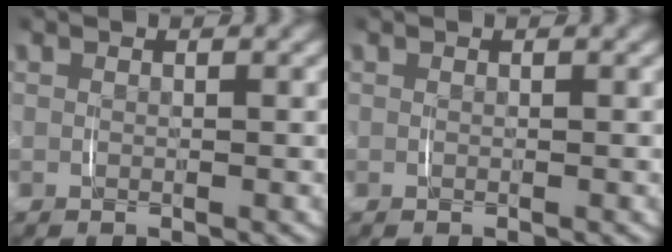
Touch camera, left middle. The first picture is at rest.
{"total": 0.0}